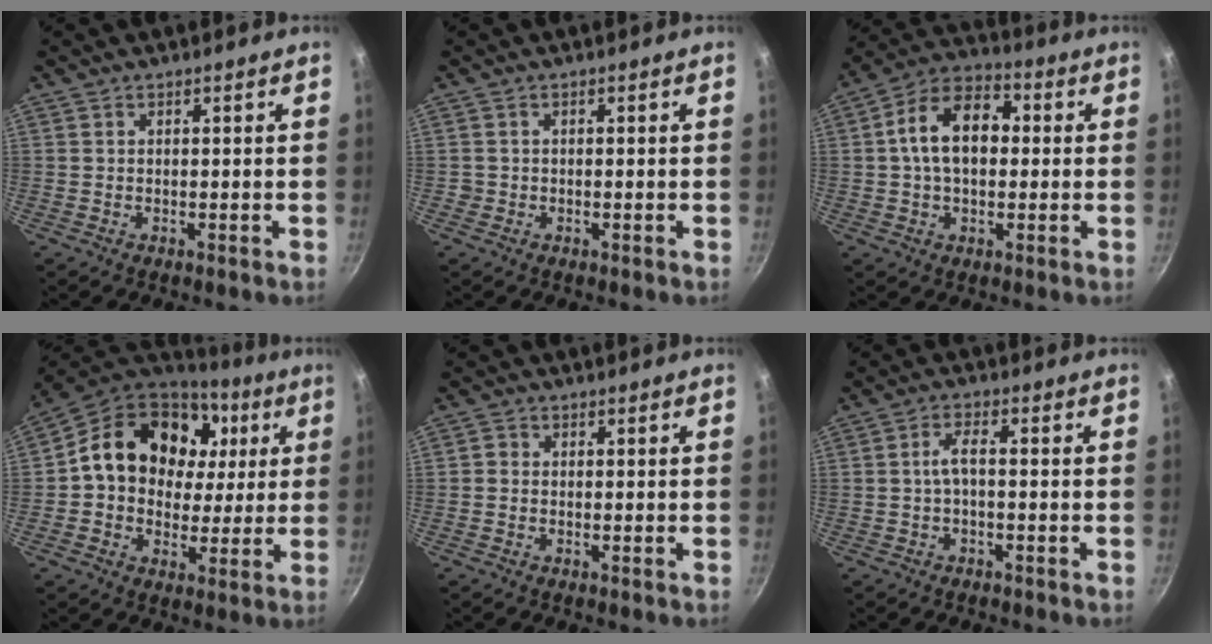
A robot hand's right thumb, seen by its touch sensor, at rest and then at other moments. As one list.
[{"total": 0.9, "force": [-0.3, 0.9, 0.1], "torque": [-0.001, 0.002, -0.005]}, {"total": 13.2, "force": [1.1, 8.7, 9.8], "torque": [-0.136, 0.032, 0.001]}, {"total": 20.6, "force": [5.0, 16.0, 11.9], "torque": [-0.180, 0.014, 0.073]}, {"total": 1.3, "force": [-0.3, 1.2, 0.4], "torque": [-0.004, 0.005, -0.009]}, {"total": 3.2, "force": [-0.7, 1.1, 3.0], "torque": [-0.068, 0.017, -0.019]}]